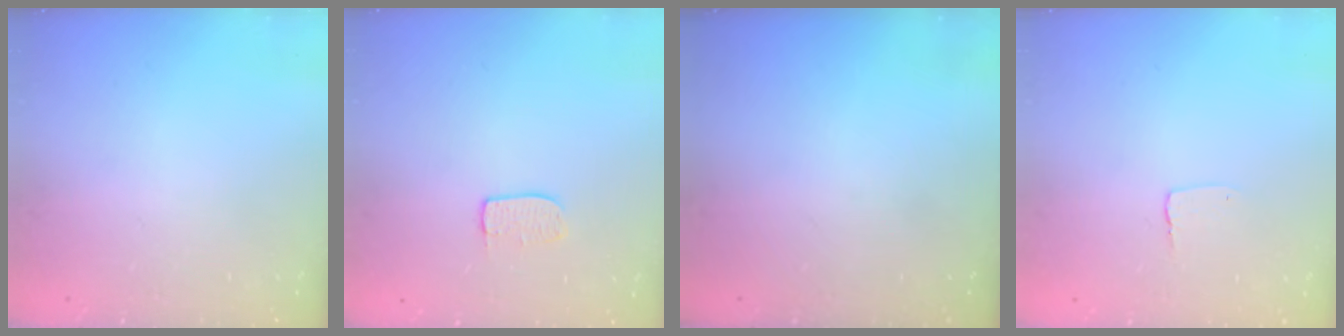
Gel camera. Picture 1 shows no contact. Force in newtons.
{"total": 5.2, "press": 5.2, "slide": 0.3}
{"total": 0.0}
{"total": 2.7, "press": 2.7, "slide": 0.2}